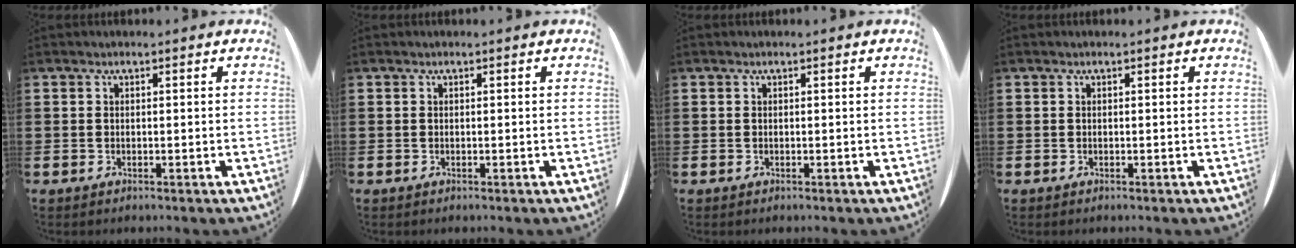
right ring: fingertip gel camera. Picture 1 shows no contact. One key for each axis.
{"total": 0.0}
{"total": 0.0}
{"total": 0.0}